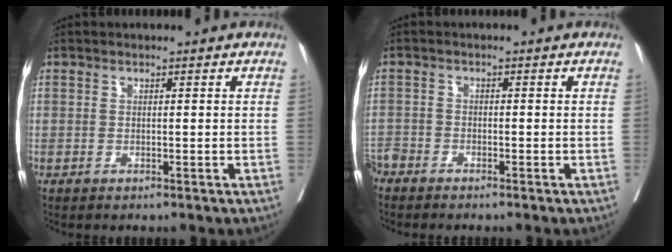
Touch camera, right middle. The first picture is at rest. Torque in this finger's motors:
{"motor_torque": [0.55, -0.54, 0.37, 0.21]}